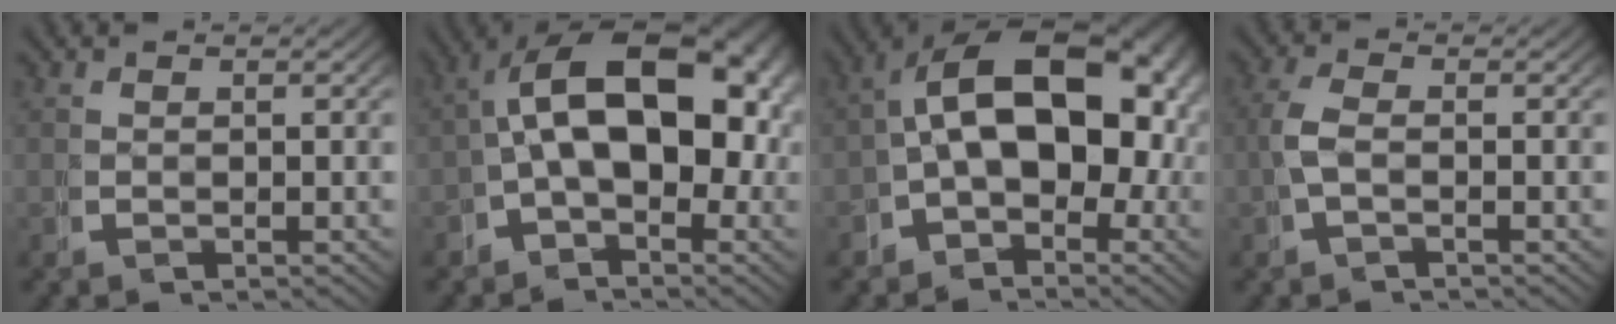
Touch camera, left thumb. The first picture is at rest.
{"total": 13.7, "force": [0.5, 8.8, 10.4], "torque": [-0.137, -0.017, -0.002]}
{"total": 14.9, "force": [0.6, 10.1, 10.9], "torque": [-0.142, -0.021, 0.002]}
{"total": 2.2, "force": [-0.4, 0.9, 1.9], "torque": [-0.051, -0.006, -0.006]}